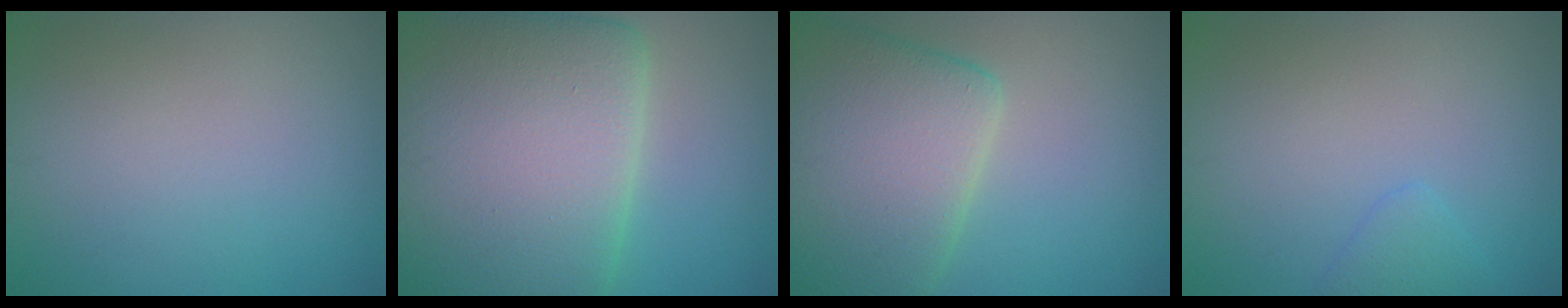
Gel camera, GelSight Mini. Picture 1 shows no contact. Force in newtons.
{"total": 18.4, "press": 18.4, "slide": 0.7}
{"total": 9.5, "press": 9.4, "slide": 0.5}
{"total": 1.5, "press": 1.5, "slide": 0.1}